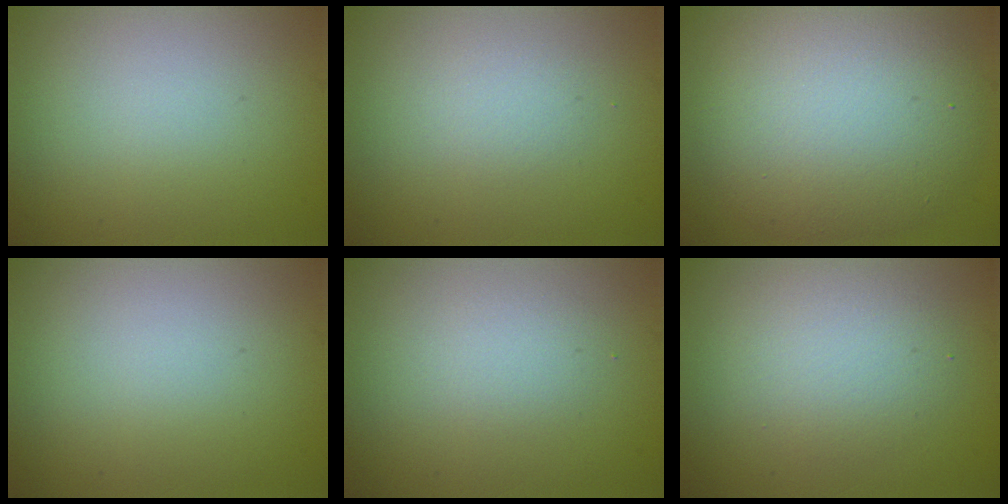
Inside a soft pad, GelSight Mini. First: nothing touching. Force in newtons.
{"total": 1.1, "press": 1.1, "slide": 0.1}
{"total": 9.4, "press": 9.4, "slide": 0.8}
{"total": 0.0}
{"total": 1.3, "press": 1.3, "slide": 0.1}
{"total": 3.2, "press": 3.2, "slide": 0.1}